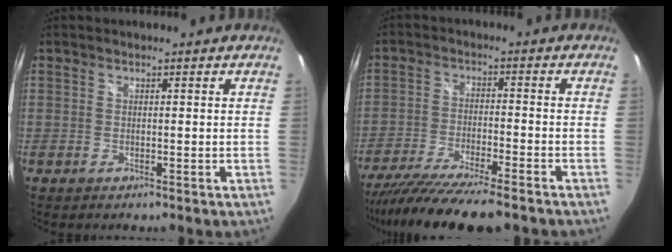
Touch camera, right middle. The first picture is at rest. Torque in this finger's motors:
{"motor_torque": [1.07, -1.07, 0.24, 0.09]}